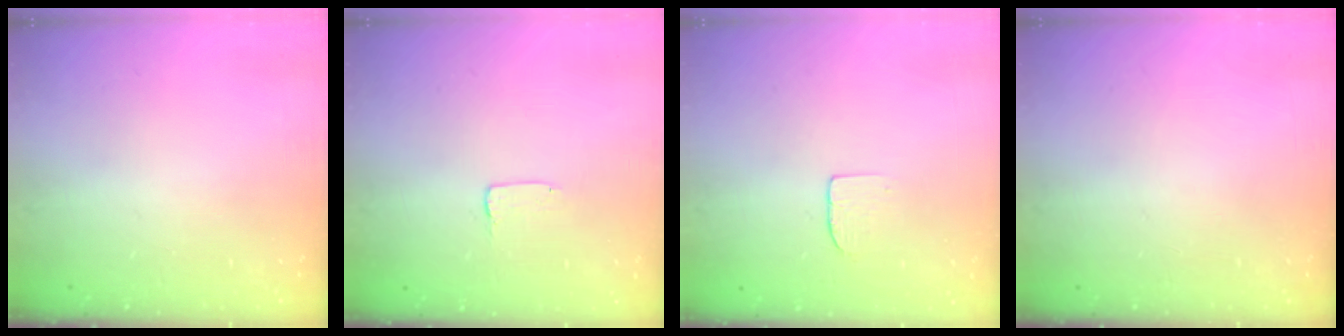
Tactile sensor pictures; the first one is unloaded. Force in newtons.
{"total": 1.0, "press": 1.0, "slide": 0.1}
{"total": 3.7, "press": 3.7, "slide": 0.2}
{"total": 0.0}